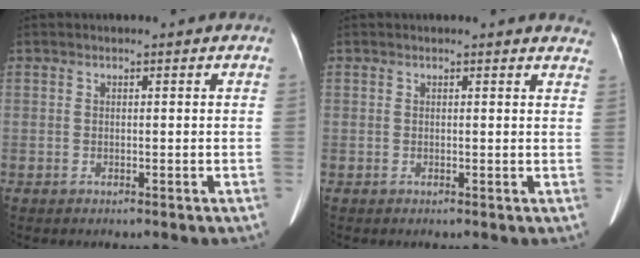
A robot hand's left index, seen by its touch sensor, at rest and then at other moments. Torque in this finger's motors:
{"motor_torque": [0.23, -0.35, -0.05, -0.01]}